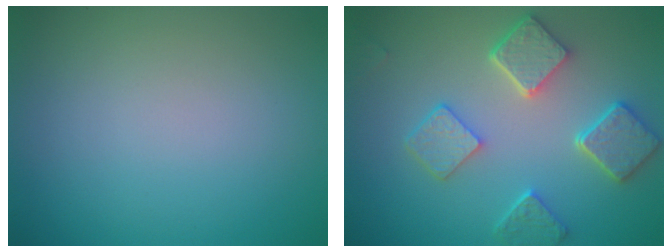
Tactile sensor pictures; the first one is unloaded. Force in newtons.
{"total": 5.5, "press": 4.5, "slide": 3.3}